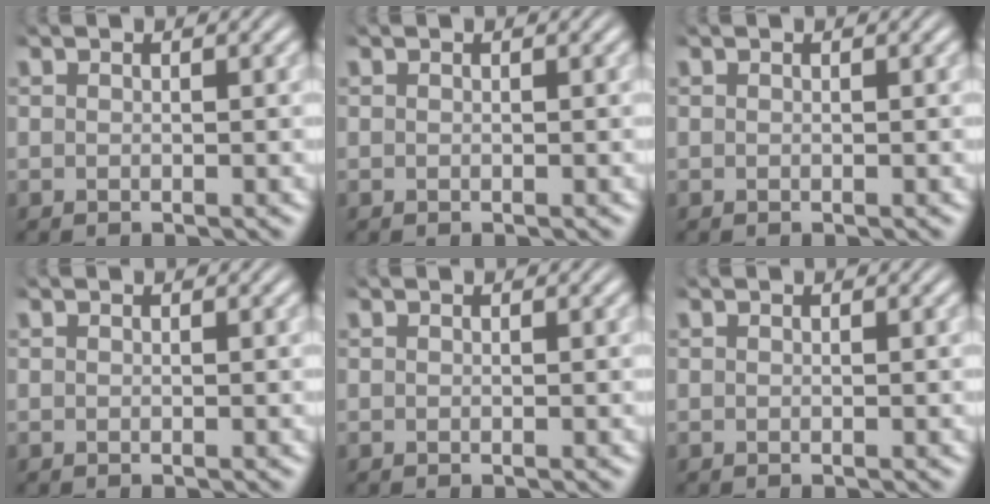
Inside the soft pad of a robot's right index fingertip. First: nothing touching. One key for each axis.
{"total": 0.0}
{"total": 0.0}
{"total": 0.0}
{"total": 0.0}
{"total": 0.0}